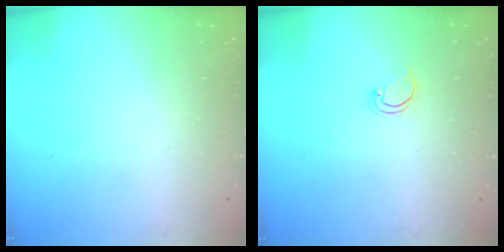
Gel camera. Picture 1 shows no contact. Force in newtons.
{"total": 2.2, "press": 2.2, "slide": 0.2}